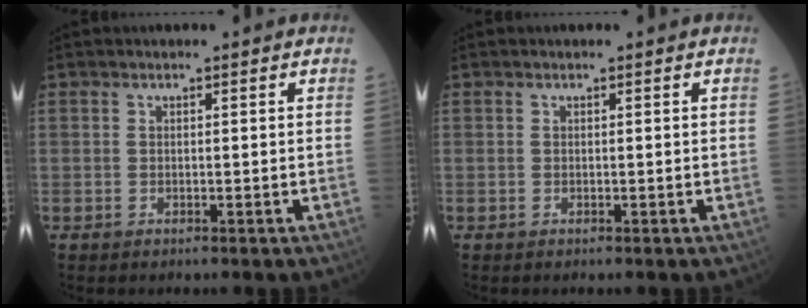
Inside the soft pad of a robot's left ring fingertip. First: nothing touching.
{"total": 0.0}